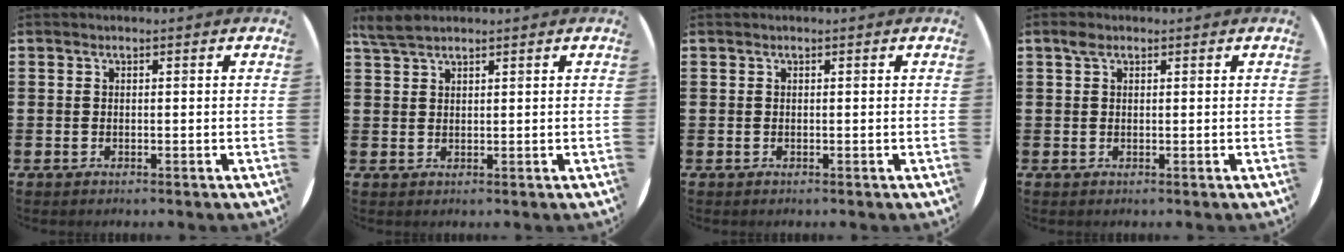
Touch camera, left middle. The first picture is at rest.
{"total": 2.6, "force": [2.3, 0.5, 1.1], "torque": [-0.026, 0.004, 0.044]}
{"total": 0.0}
{"total": 1.3, "force": [0.8, 0.7, 0.7], "torque": [-0.007, 0.003, 0.012]}